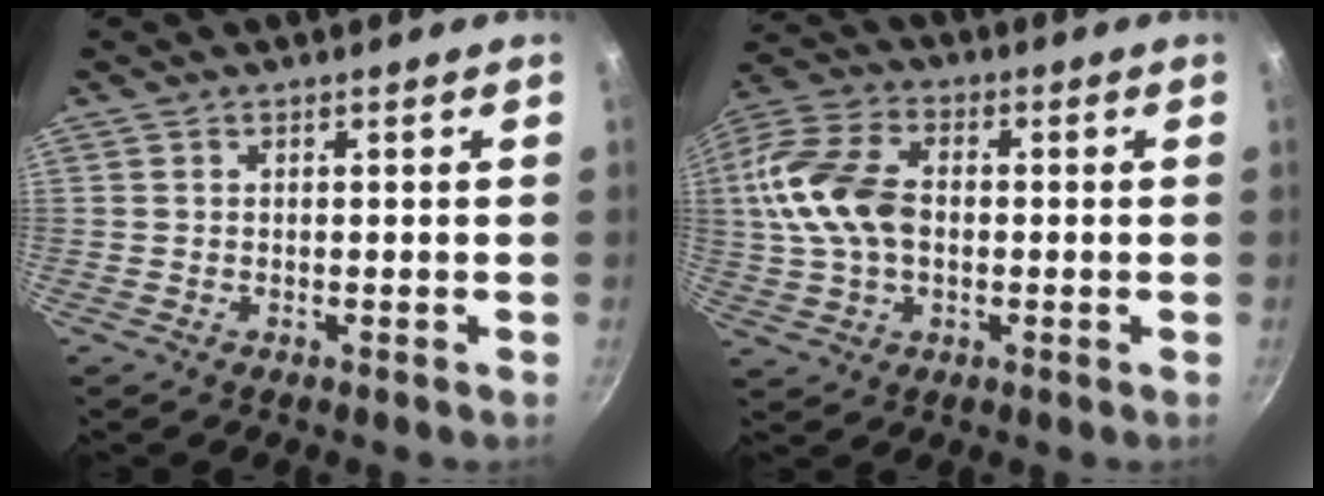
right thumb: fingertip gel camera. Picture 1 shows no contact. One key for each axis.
{"total": 15.1, "fx": 0.5, "fy": 9.9, "fz": 11.3, "tx": -0.222, "ty": 0.027, "tz": -0.002}